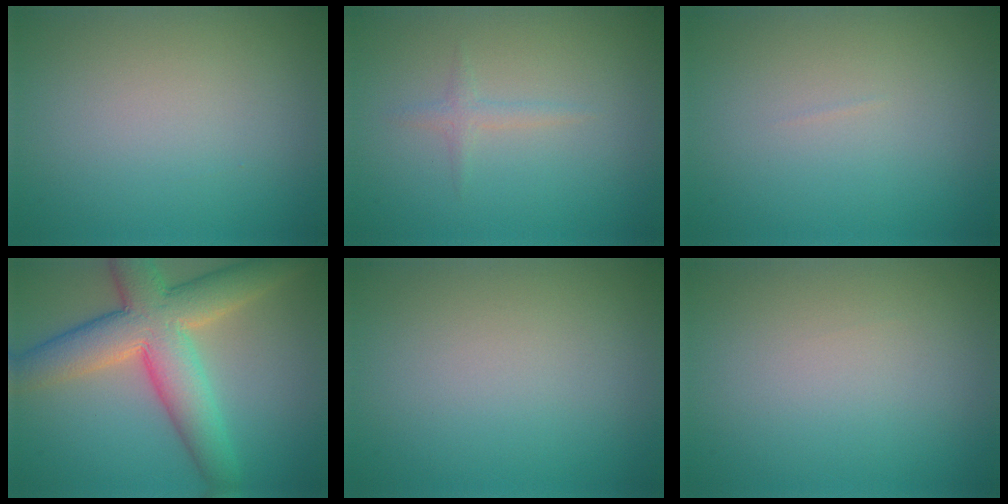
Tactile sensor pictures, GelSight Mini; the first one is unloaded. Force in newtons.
{"total": 1.0, "press": 1.0, "slide": 0.1}
{"total": 0.0}
{"total": 9.2, "press": 9.2, "slide": 0.6}
{"total": 0.0}
{"total": 0.0}